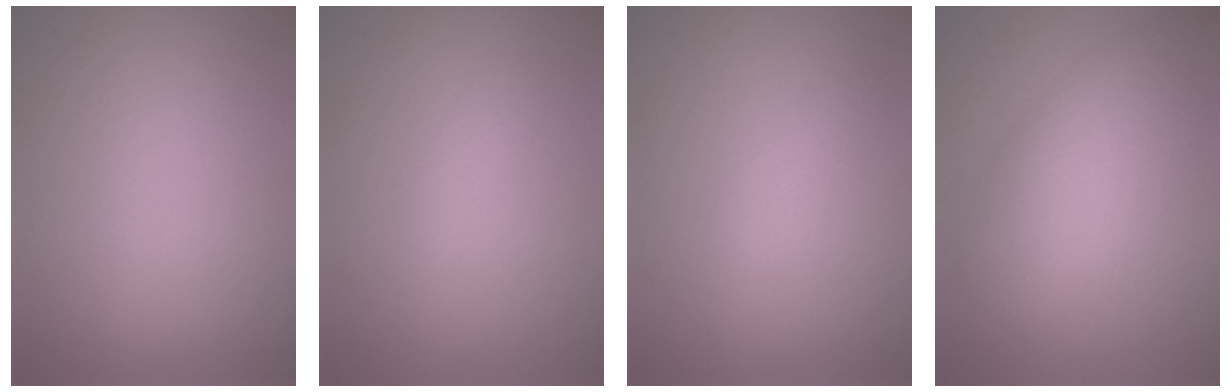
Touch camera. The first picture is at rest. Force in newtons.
{"total": 0.9, "press": 0.9, "slide": 0.0}
{"total": 1.3, "press": 1.3, "slide": 0.1}
{"total": 6.6, "press": 6.6, "slide": 0.5}